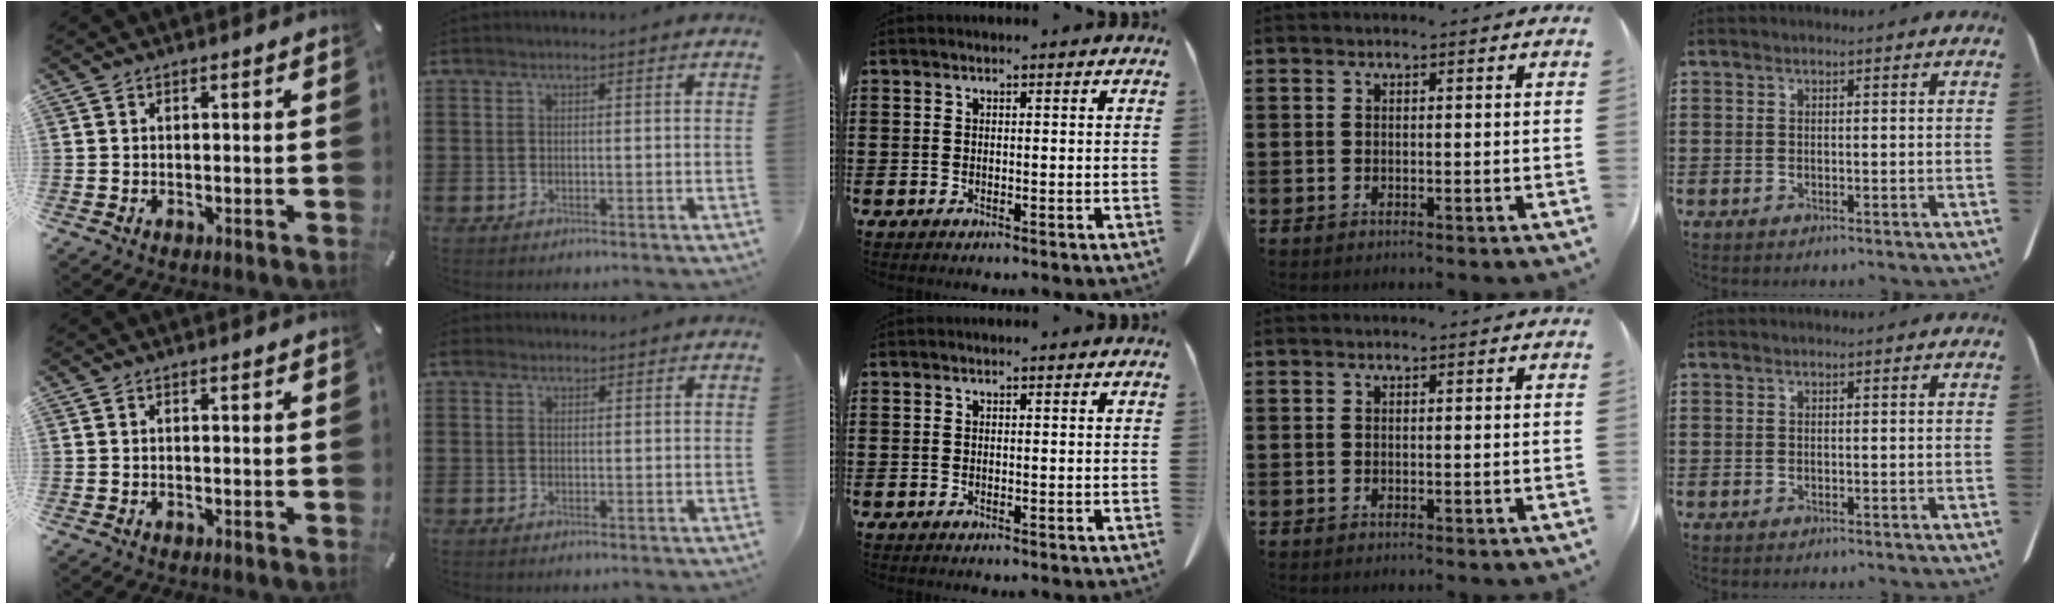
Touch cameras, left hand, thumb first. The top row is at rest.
{"index": {"total": 1.2, "force": [0.6, 0.9, 0.5], "torque": [-0.012, 0.007, 0.011]}}